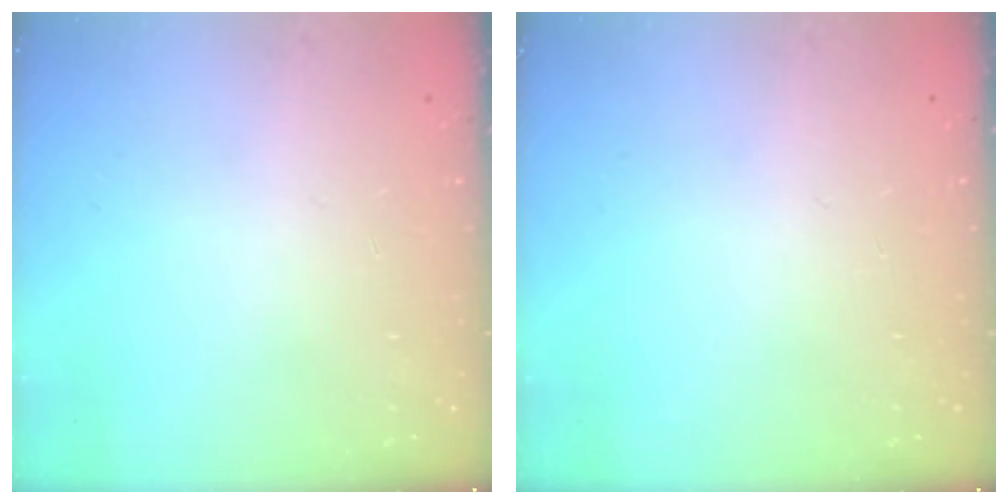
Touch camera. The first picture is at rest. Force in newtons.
{"total": 0.0}